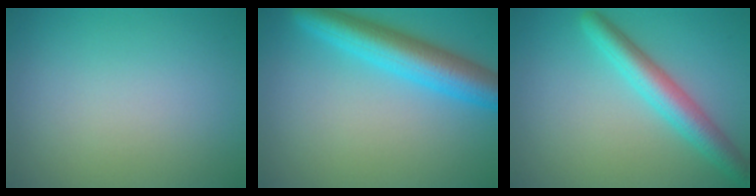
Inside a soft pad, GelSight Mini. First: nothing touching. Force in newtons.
{"total": 6.6, "press": 6.5, "slide": 0.3}
{"total": 4.3, "press": 4.3, "slide": 0.2}